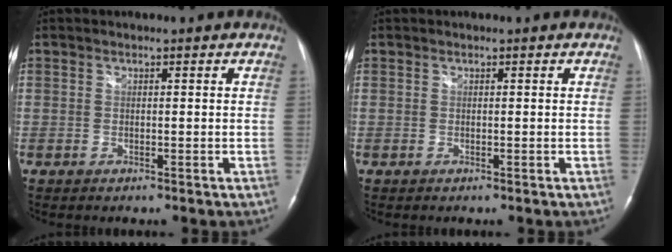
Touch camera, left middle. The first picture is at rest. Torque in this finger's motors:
{"motor_torque": [-0.09, -0.02, 0.08, 0.01]}